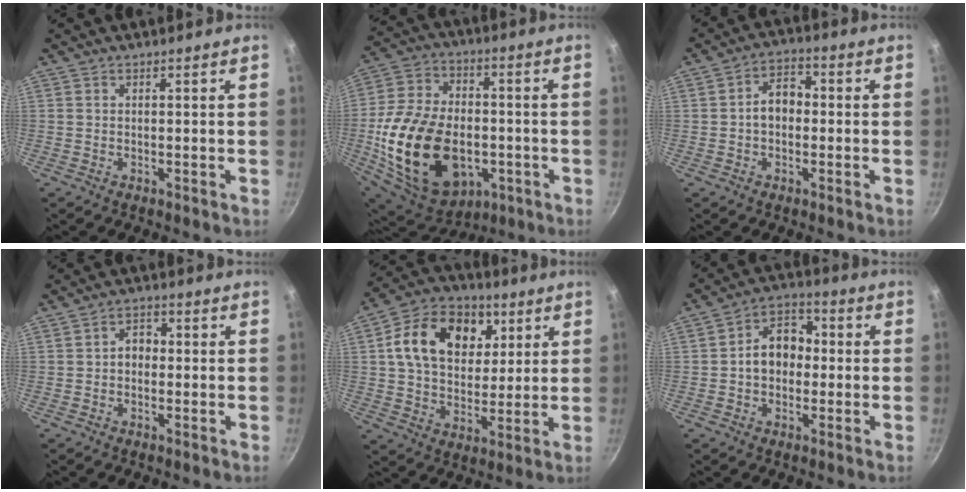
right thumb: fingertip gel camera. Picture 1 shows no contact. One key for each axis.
{"total": 27.7, "fx": -5.4, "fy": 18.2, "fz": 20.1, "tx": -0.366, "ty": 0.022, "tz": -0.077}
{"total": 6.2, "fx": -0.3, "fy": 4.5, "fz": 4.3, "tx": -0.036, "ty": 0.024, "tz": -0.013}
{"total": 3.4, "fx": -0.3, "fy": 2.6, "fz": 2.1, "tx": -0.013, "ty": 0.014, "tz": -0.010}
{"total": 18.2, "fx": 5.7, "fy": 13.1, "fz": 11.2, "tx": -0.160, "ty": 0.002, "tz": 0.086}
{"total": 9.5, "fx": -0.3, "fy": 7.2, "fz": 6.2, "tx": -0.053, "ty": 0.029, "tz": -0.017}